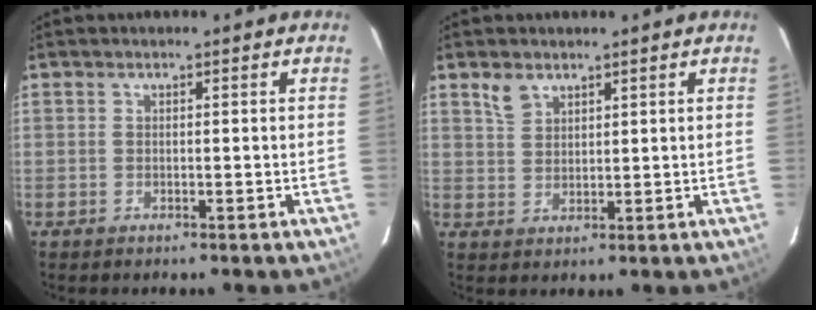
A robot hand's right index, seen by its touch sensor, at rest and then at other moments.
{"total": 3.5, "force": [2.5, 2.1, 1.5], "torque": [-0.027, 0.005, 0.050]}